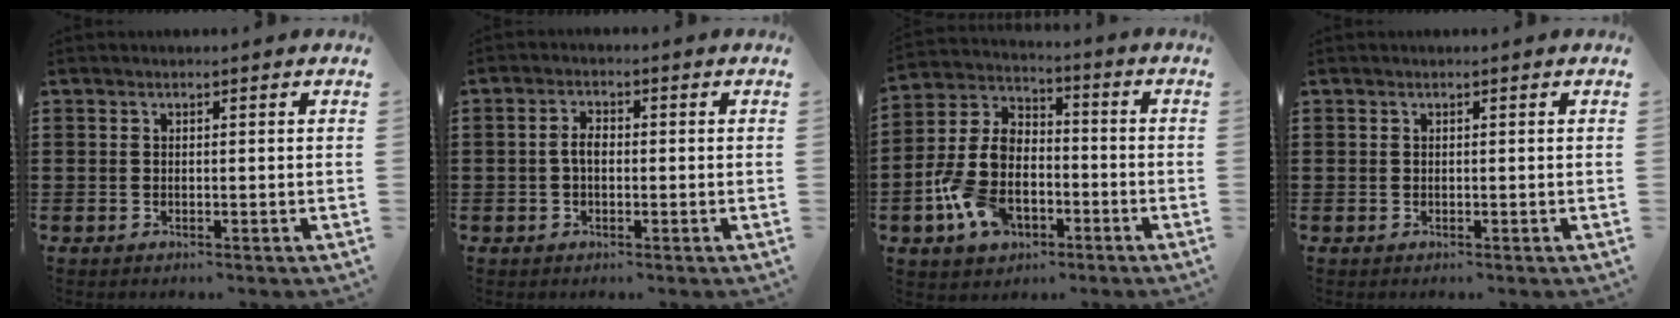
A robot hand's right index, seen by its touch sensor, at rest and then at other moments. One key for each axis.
{"total": 2.5, "fx": -0.3, "fy": 1.3, "fz": 2.1, "tx": -0.048, "ty": 0.001, "tz": -0.009}
{"total": 9.9, "fx": -3.2, "fy": 6.9, "fz": 6.4, "tx": -0.161, "ty": 0.008, "tz": -0.060}
{"total": 0.0}